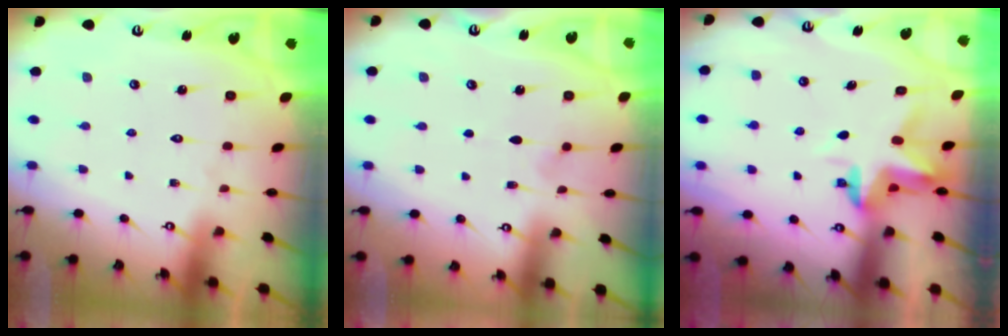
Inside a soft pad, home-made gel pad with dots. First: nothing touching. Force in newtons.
{"total": 3.0, "press": 2.5, "slide": 1.7}
{"total": 3.6, "press": 3.6, "slide": 0.1}